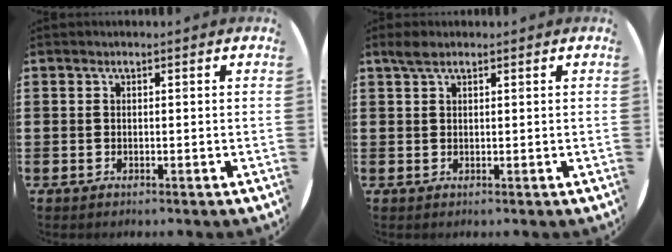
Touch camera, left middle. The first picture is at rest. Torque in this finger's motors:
{"motor_torque": [0.48, -0.38, 0.04, 0.00]}